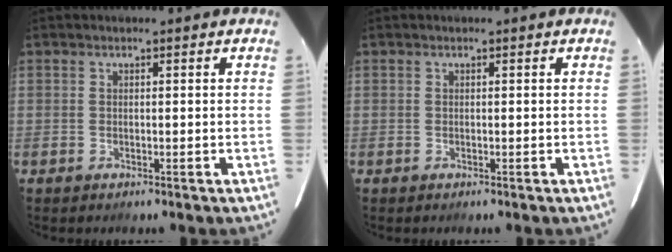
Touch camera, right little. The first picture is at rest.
{"total": 0.0}